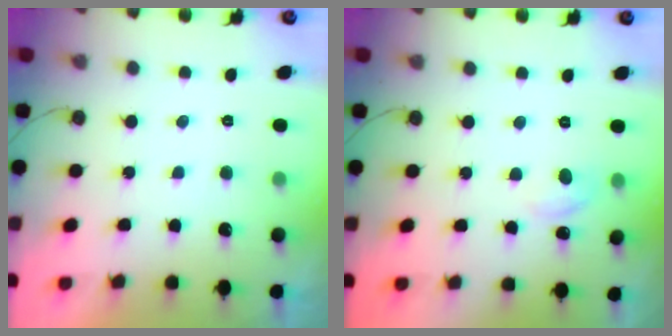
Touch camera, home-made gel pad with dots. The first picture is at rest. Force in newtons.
{"total": 6.3, "press": 6.3, "slide": 0.9}